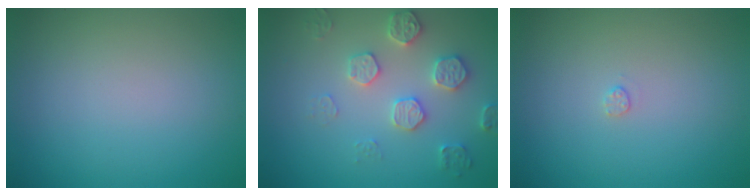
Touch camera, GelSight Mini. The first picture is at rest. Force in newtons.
{"total": 3.6, "press": 3.5, "slide": 0.8}
{"total": 0.5, "press": 0.5, "slide": 0.2}